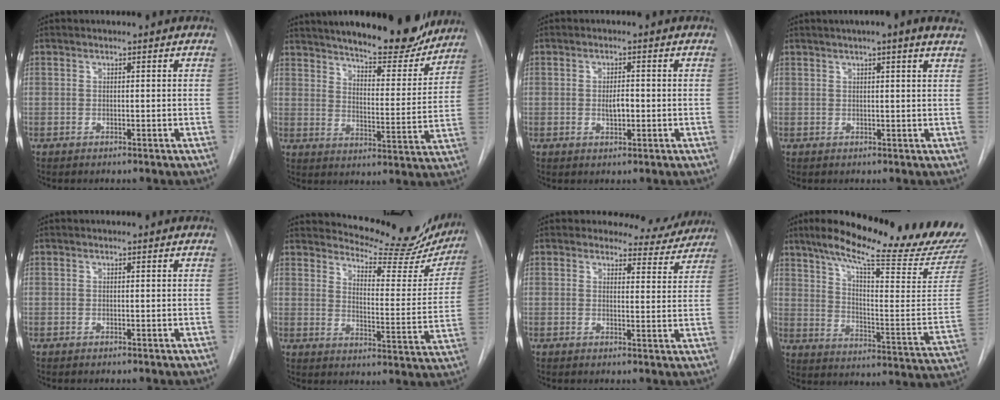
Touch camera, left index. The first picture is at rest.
{"total": 21.4, "force": [18.8, 4.5, 9.1], "torque": [-0.140, -0.024, 0.248]}
{"total": 2.5, "force": [-0.3, 1.0, 2.3], "torque": [-0.040, 0.001, -0.002]}
{"total": 7.3, "force": [5.4, -0.1, 4.9], "torque": [-0.067, 0.018, 0.056]}
{"total": 0.0}
{"total": 19.6, "force": [18.3, 4.5, 5.5], "torque": [-0.063, -0.069, 0.214]}
{"total": 6.7, "force": [6.2, 2.3, -0.4], "torque": [0.023, -0.021, 0.057]}
{"total": 26.8, "force": [22.0, 1.6, 15.2], "torque": [-0.235, -0.077, 0.290]}